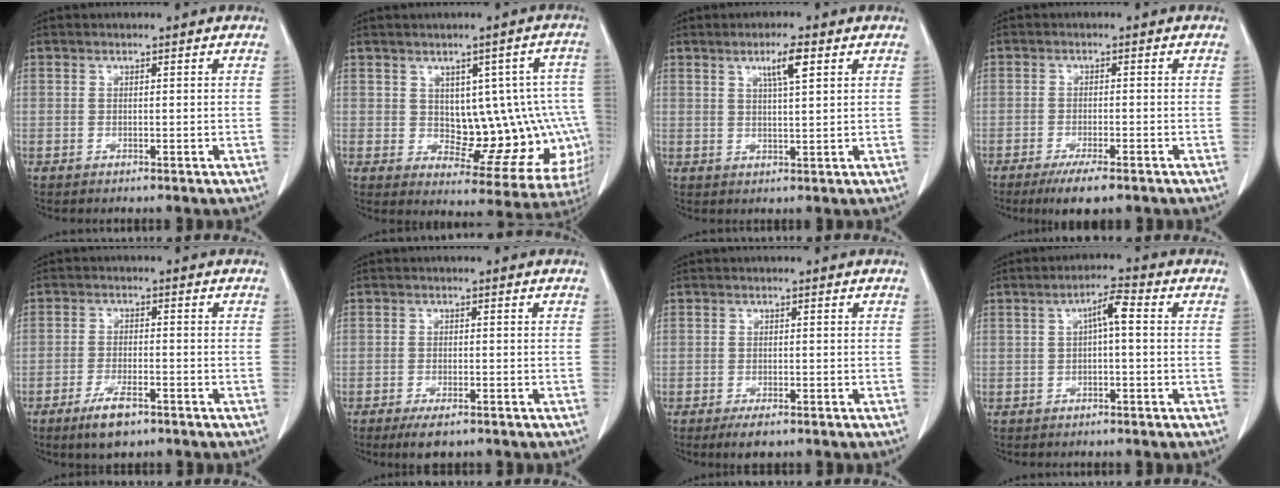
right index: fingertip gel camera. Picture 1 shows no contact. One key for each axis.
{"total": 13.2, "fx": 0.4, "fy": 6.9, "fz": 11.2, "tx": -0.113, "ty": 0.024, "tz": 0.022}
{"total": 4.3, "fx": 2.2, "fy": 0.3, "fz": 3.7, "tx": -0.064, "ty": 0.001, "tz": 0.036}
{"total": 5.4, "fx": -3.8, "fy": 0.9, "fz": 3.8, "tx": -0.062, "ty": -0.011, "tz": -0.056}
{"total": 5.5, "fx": -3.6, "fy": 1.5, "fz": 3.8, "tx": -0.080, "ty": -0.007, "tz": -0.060}
{"total": 3.7, "fx": -2.6, "fy": 1.1, "fz": 2.4, "tx": -0.045, "ty": -0.006, "tz": -0.039}
{"total": 2.5, "fx": -1.8, "fy": 0.9, "fz": 1.6, "tx": -0.032, "ty": -0.004, "tz": -0.025}
{"total": 3.8, "fx": 0.4, "fy": 0.6, "fz": 3.7, "tx": -0.063, "ty": 0.015, "tz": 0.004}